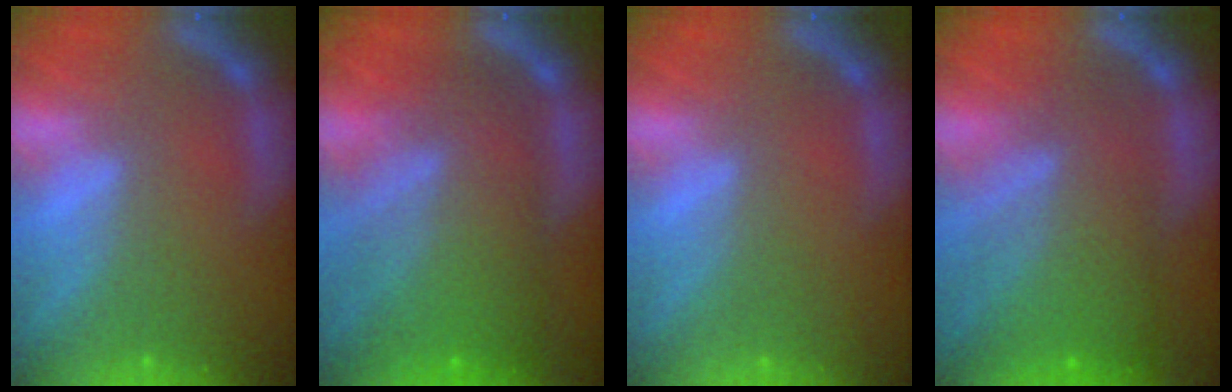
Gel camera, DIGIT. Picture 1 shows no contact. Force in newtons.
{"total": 9.5}
{"total": 0.0}
{"total": 8.1}